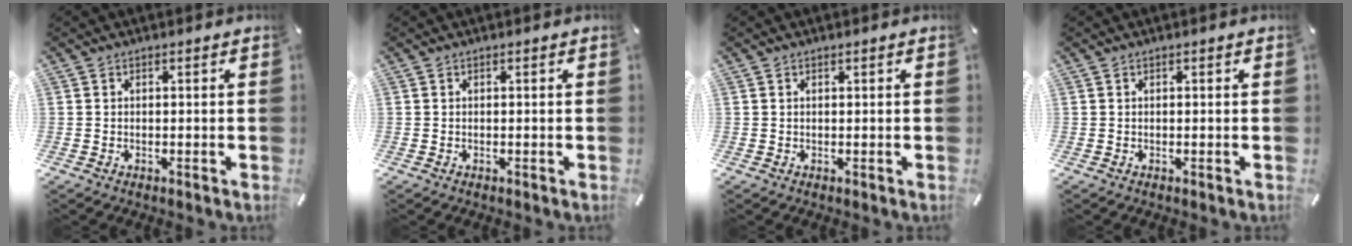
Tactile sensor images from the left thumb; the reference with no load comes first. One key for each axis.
{"total": 0.0}
{"total": 0.0}
{"total": 0.0}